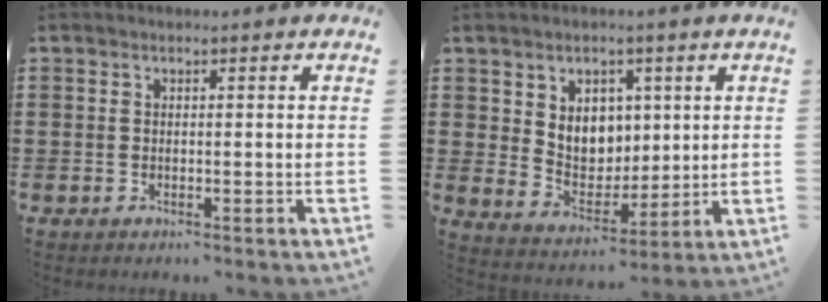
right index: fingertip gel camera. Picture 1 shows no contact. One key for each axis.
{"total": 5.9, "fx": 2.6, "fy": 5.1, "fz": 1.5, "tx": -0.041, "ty": -0.005, "tz": 0.045}